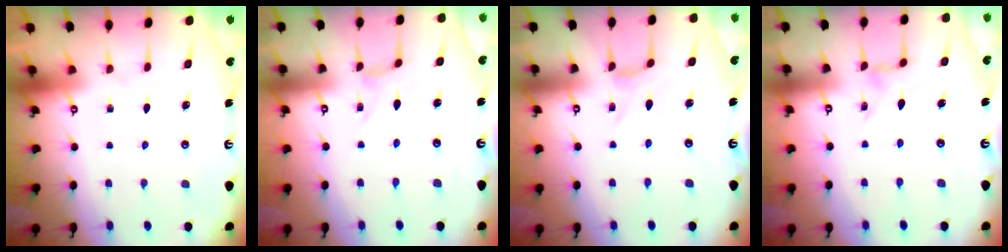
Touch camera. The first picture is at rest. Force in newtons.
{"total": 0.0}
{"total": 0.0}
{"total": 2.2, "press": 2.2, "slide": 0.4}